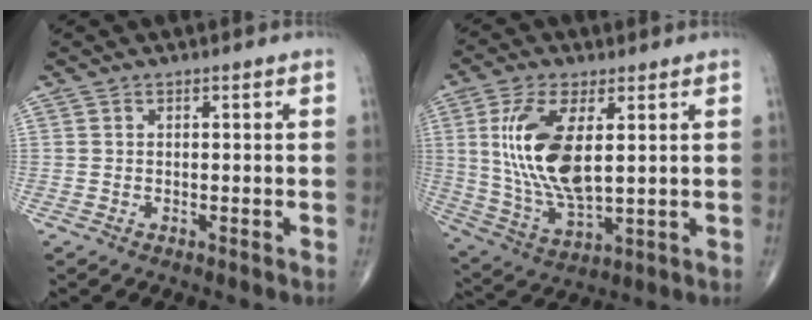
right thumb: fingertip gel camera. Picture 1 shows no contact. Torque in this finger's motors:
{"motor_torque": [0.32, 2.78, 1.86, 0.43, 0.66]}